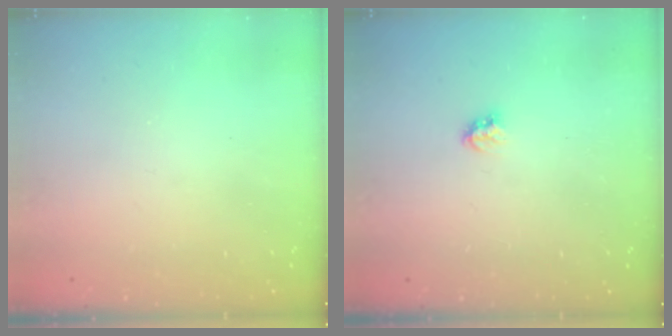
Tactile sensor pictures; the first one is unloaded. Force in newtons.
{"total": 2.8, "press": 2.8, "slide": 0.5}